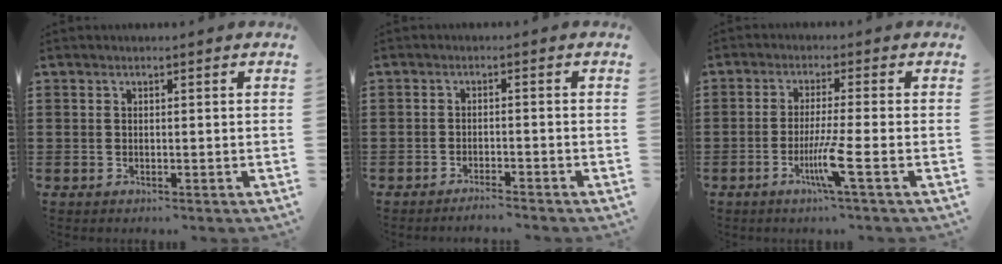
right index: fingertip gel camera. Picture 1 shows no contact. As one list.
[{"total": 1.8, "force": [-1.8, -0.2, 0.3], "torque": [-0.006, 0.003, -0.036]}, {"total": 5.8, "force": [-2.5, -0.9, 5.1], "torque": [-0.100, -0.022, -0.048]}]